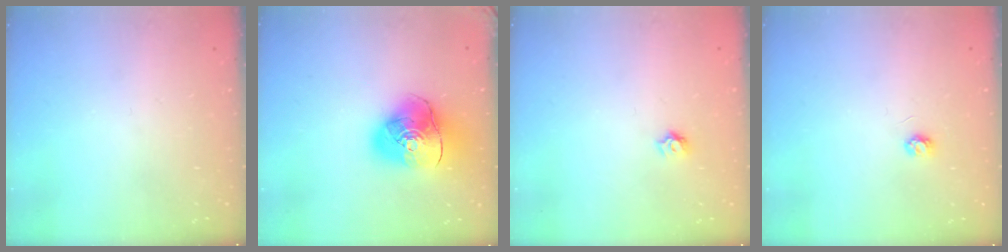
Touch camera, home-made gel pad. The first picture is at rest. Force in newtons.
{"total": 14.3, "press": 14.2, "slide": 1.9}
{"total": 4.2, "press": 4.2, "slide": 0.4}
{"total": 3.2, "press": 3.2, "slide": 0.3}